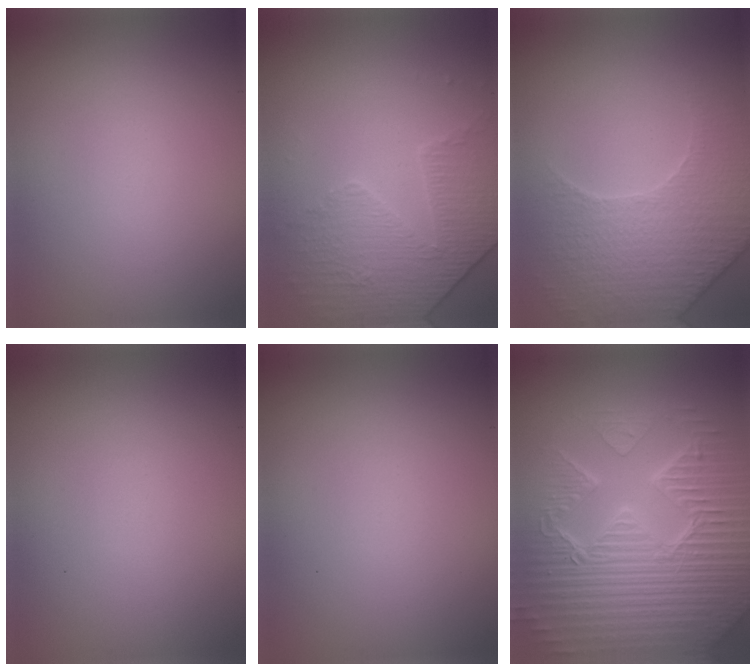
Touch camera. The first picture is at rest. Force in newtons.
{"total": 4.7, "press": 3.4, "slide": 3.2}
{"total": 4.3, "press": 4.2, "slide": 1.0}
{"total": 0.0}
{"total": 0.0}
{"total": 9.5, "press": 6.7, "slide": 6.7}